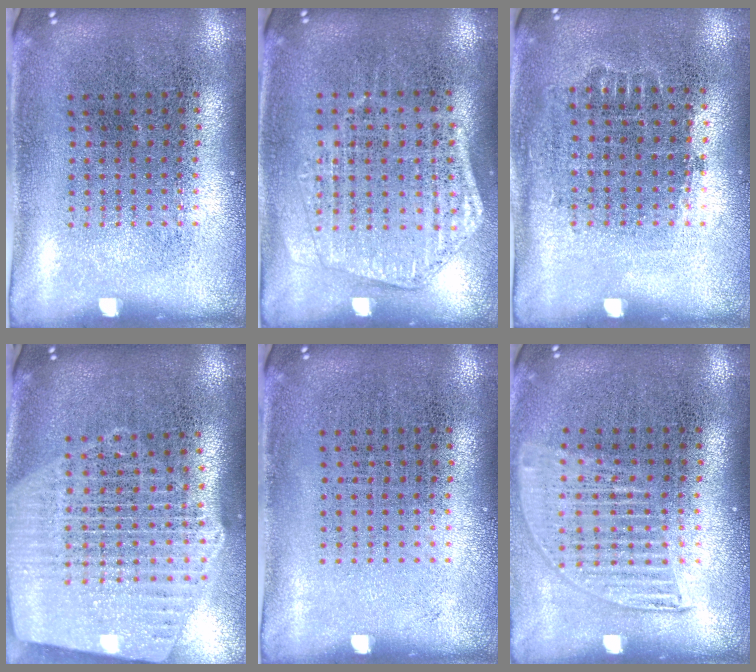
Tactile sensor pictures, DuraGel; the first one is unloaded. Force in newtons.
{"total": 1.4, "press": 1.3, "slide": 0.5}
{"total": 0.7, "press": 0.6, "slide": 0.3}
{"total": 2.6, "press": 2.2, "slide": 1.4}
{"total": 0.0}
{"total": 1.2, "press": 1.0, "slide": 0.6}